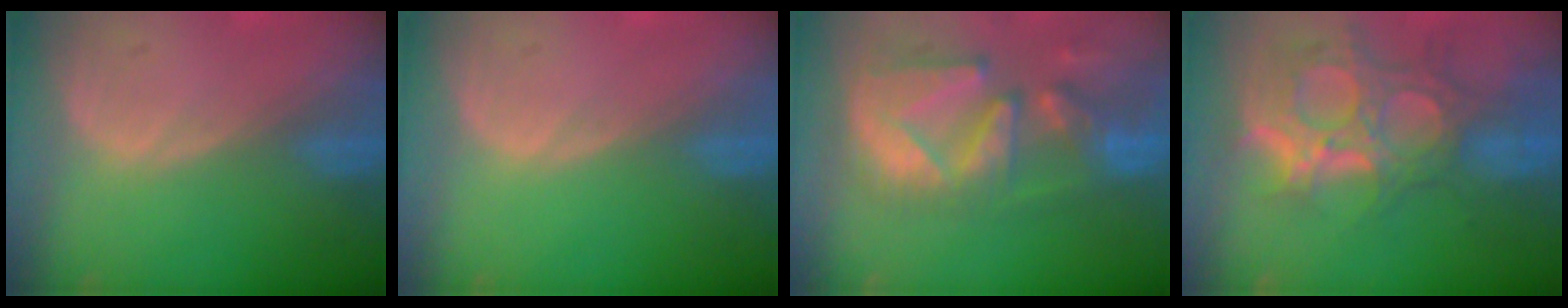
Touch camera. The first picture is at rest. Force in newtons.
{"total": 0.0}
{"total": 12.3, "press": 11.0, "slide": 5.6}
{"total": 12.1, "press": 10.8, "slide": 5.5}